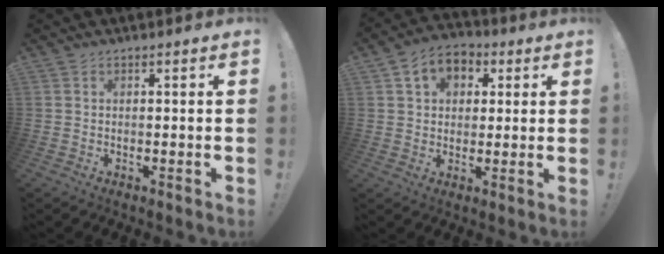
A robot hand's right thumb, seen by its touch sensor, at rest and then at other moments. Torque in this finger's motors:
{"motor_torque": [0.05, 0.13, 0.18, 0.17, 0.09]}